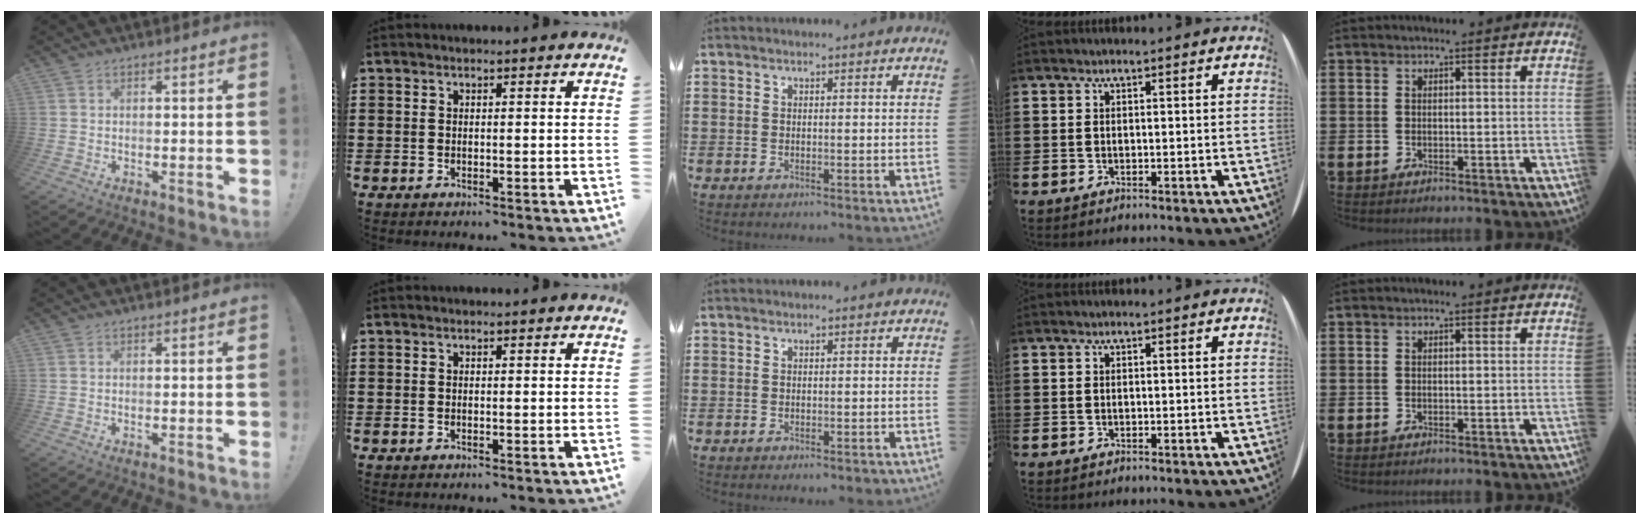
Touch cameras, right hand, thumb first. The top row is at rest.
{}